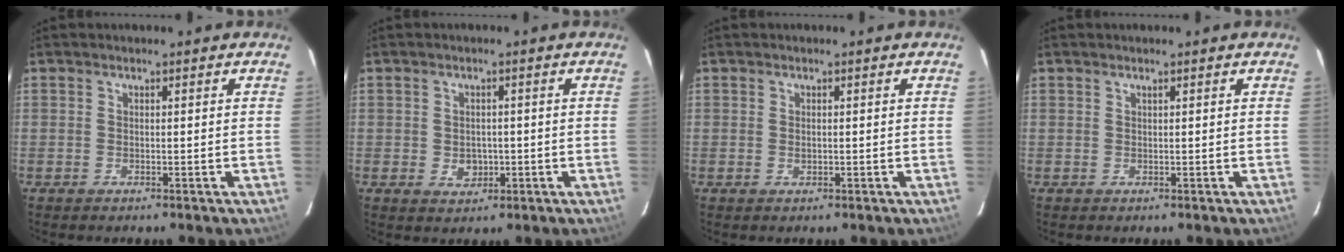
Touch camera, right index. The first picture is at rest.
{"total": 3.4, "force": [-0.7, 2.9, 1.6], "torque": [-0.028, 0.001, -0.004]}
{"total": 0.7, "force": [0.0, 0.5, 0.6], "torque": [-0.011, -0.001, 0.002]}
{"total": 0.0}